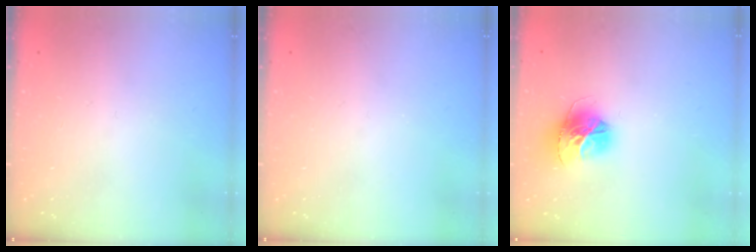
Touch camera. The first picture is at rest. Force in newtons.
{"total": 0.0}
{"total": 14.1, "press": 14.0, "slide": 1.5}